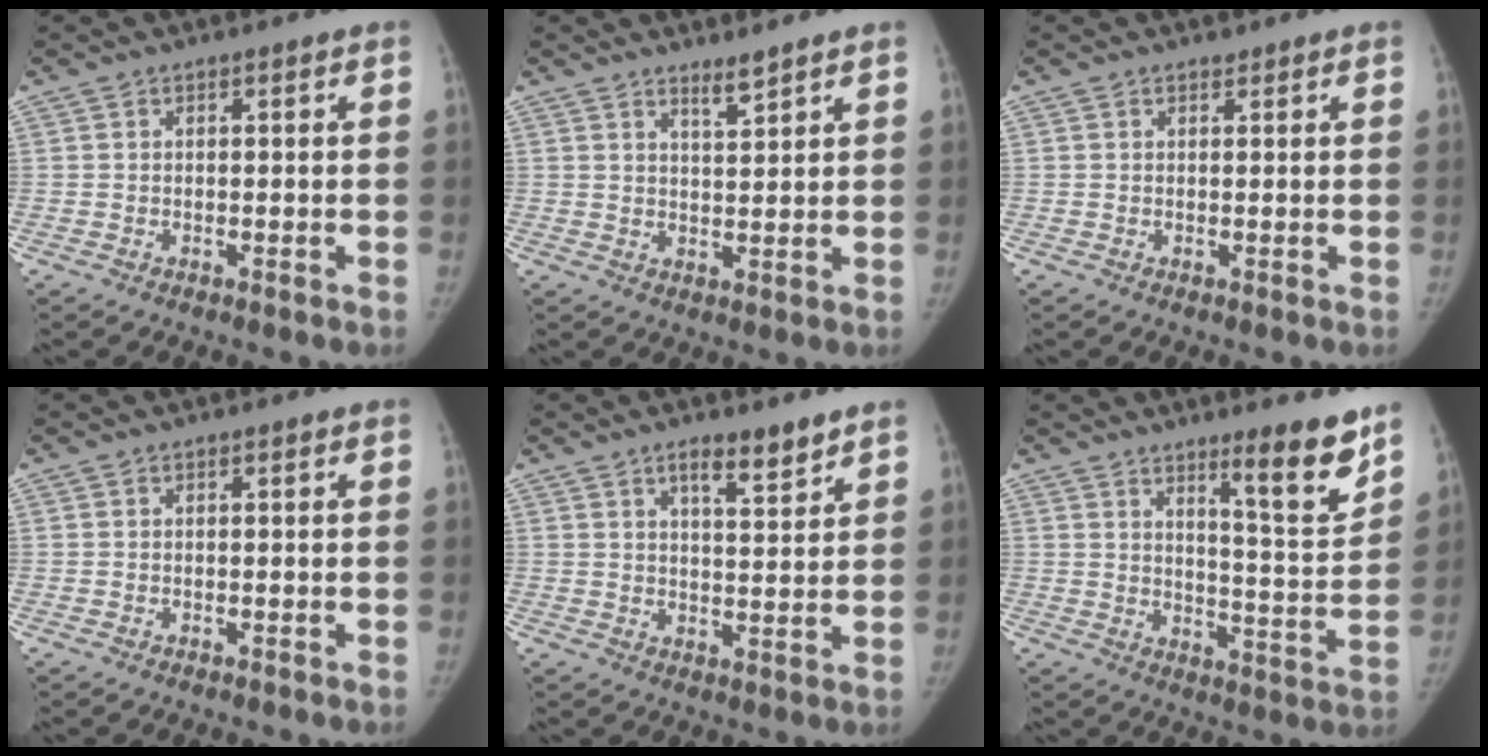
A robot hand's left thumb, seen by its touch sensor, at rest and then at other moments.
{"total": 2.7, "force": [2.4, 0.2, 1.3], "torque": [-0.017, -0.026, 0.043]}
{"total": 0.5, "force": [0.5, 0.3, 0.0], "torque": [-0.001, -0.003, 0.005]}
{"total": 0.0}
{"total": 5.8, "force": [4.3, 1.4, 3.7], "torque": [-0.045, -0.032, 0.066]}
{"total": 11.2, "force": [7.8, 1.2, 7.9], "torque": [-0.097, -0.070, 0.121]}